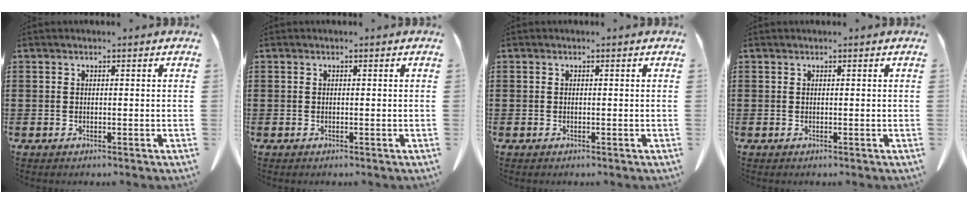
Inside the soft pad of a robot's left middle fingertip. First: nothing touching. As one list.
[{"total": 0.0}, {"total": 0.0}, {"total": 0.0}]